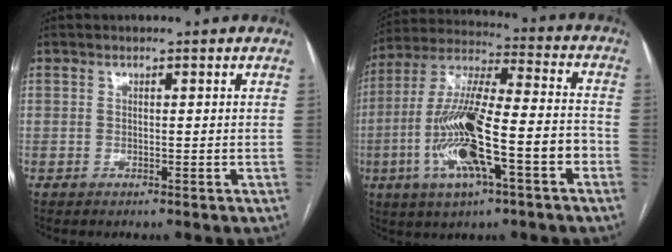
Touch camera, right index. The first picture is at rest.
{"total": 15.1, "force": [-5.1, 1.2, 14.2], "torque": [-0.280, 0.005, -0.098]}